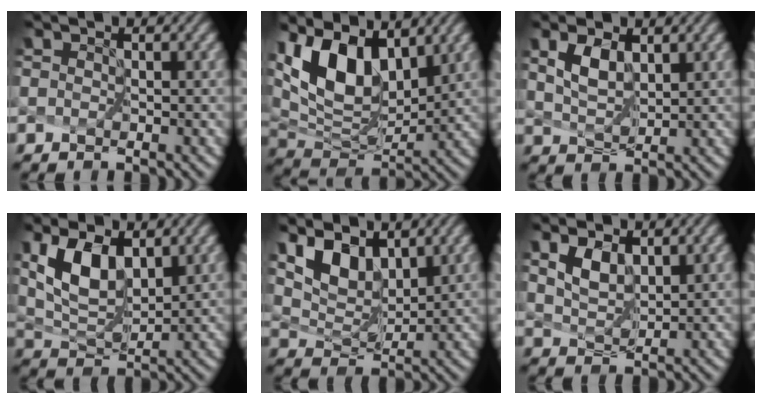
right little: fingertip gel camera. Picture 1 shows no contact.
{"total": 9.6, "force": [4.8, 4.8, 6.8], "torque": [-0.141, 0.007, 0.092]}
{"total": 1.5, "force": [1.0, 0.3, 1.0], "torque": [-0.028, -0.006, 0.035]}
{"total": 4.4, "force": [2.2, 1.8, 3.3], "torque": [-0.069, -0.010, 0.052]}
{"total": 5.0, "force": [4.0, 1.6, 2.5], "torque": [-0.062, 0.000, 0.074]}
{"total": 1.3, "force": [1.1, 0.3, 0.7], "torque": [-0.024, -0.009, 0.034]}